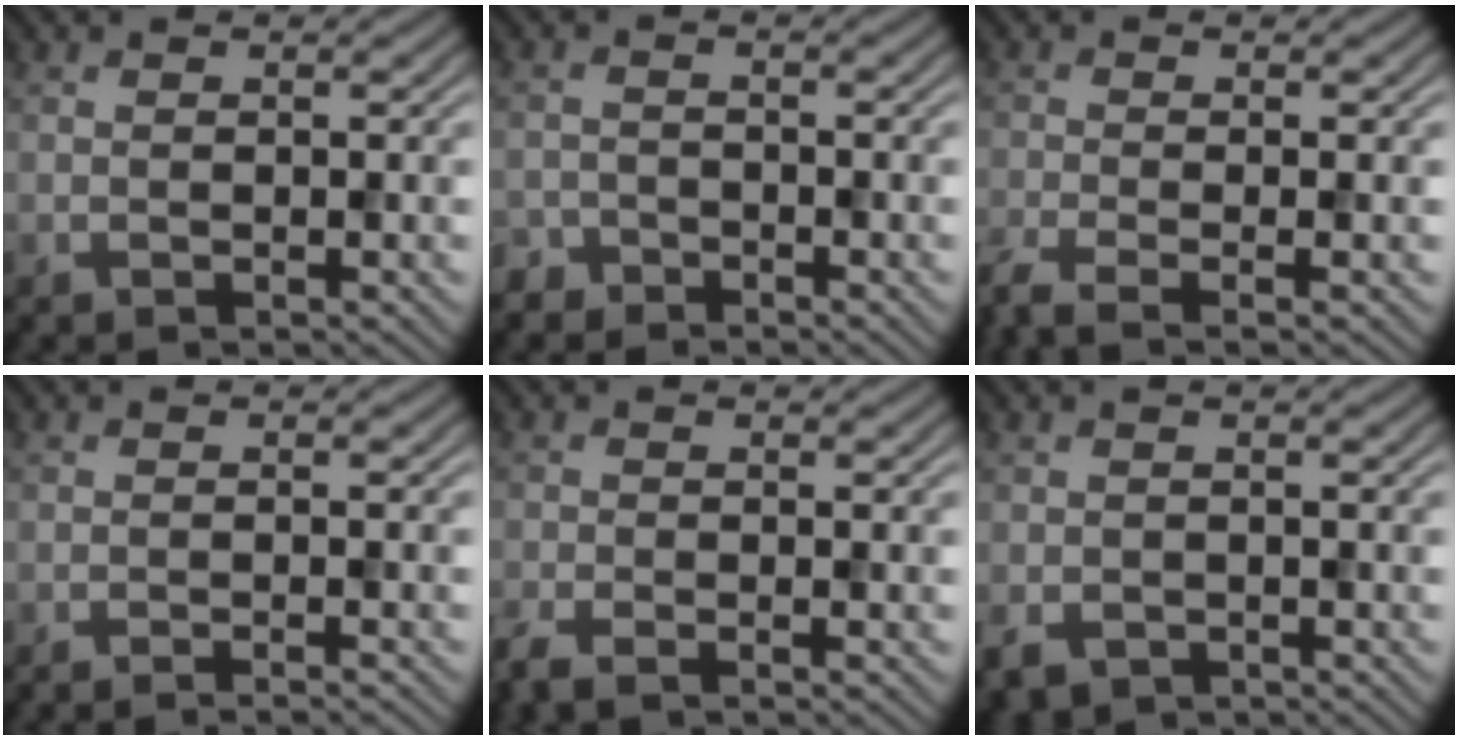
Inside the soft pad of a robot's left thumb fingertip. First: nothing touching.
{"total": 1.9, "force": [-1.7, 0.8, -0.1], "torque": [0.006, 0.002, -0.040]}
{"total": 4.3, "force": [-2.7, 0.9, 3.2], "torque": [-0.054, -0.007, -0.064]}
{"total": 1.5, "force": [-1.1, 0.2, 1.0], "torque": [-0.007, 0.003, -0.024]}
{"total": 2.6, "force": [-2.1, 0.4, 1.6], "torque": [-0.035, -0.008, -0.046]}
{"total": 2.2, "force": [-1.3, 1.6, 0.9], "torque": [-0.024, -0.013, -0.027]}